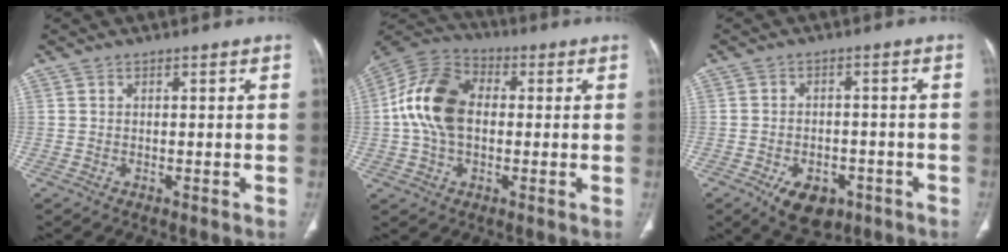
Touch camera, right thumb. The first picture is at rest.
{"total": 14.7, "force": [0.6, 9.8, 10.9], "torque": [-0.203, 0.029, 0.002]}
{"total": 8.7, "force": [-4.6, 5.5, 5.0], "torque": [-0.063, 0.020, -0.060]}